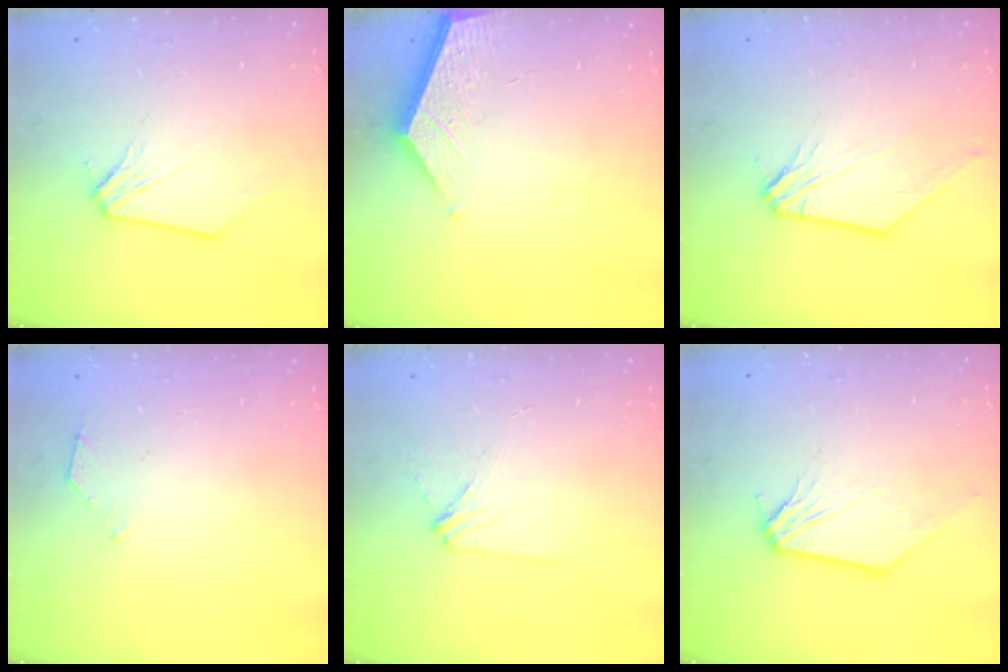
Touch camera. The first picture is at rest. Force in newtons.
{"total": 2.6, "press": 2.6, "slide": 0.3}
{"total": 2.4, "press": 2.3, "slide": 0.4}
{"total": 4.4, "press": 4.4, "slide": 0.8}
{"total": 3.2, "press": 3.1, "slide": 0.5}
{"total": 0.0}